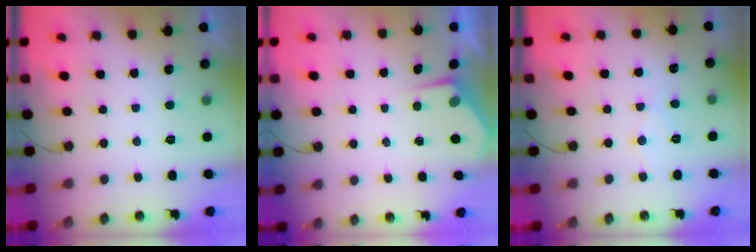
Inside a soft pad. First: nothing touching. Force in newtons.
{"total": 2.9, "press": 2.9, "slide": 0.5}
{"total": 5.9, "press": 5.9, "slide": 0.2}